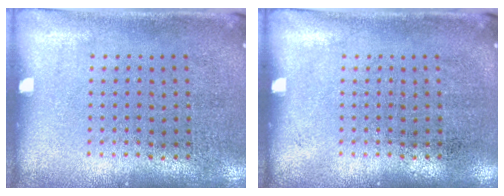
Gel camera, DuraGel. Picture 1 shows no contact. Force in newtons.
{"total": 0.0}